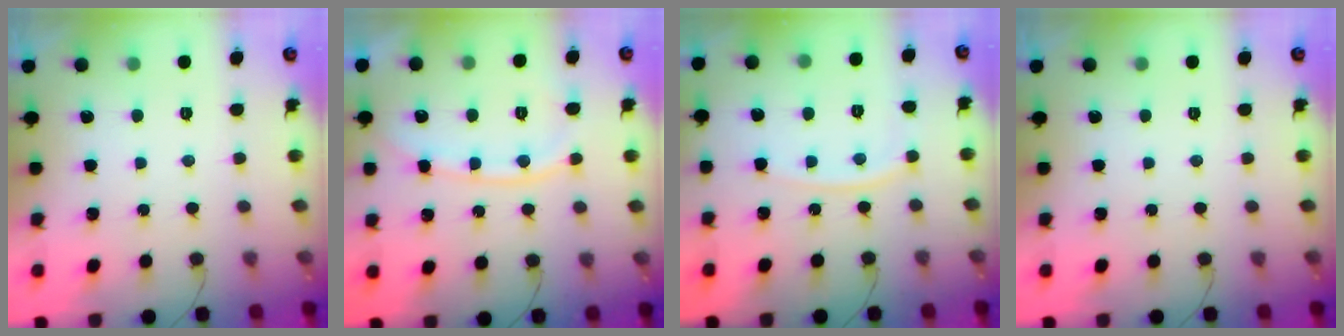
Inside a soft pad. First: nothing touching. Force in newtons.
{"total": 11.1, "press": 11.0, "slide": 1.6}
{"total": 7.3, "press": 7.2, "slide": 0.9}
{"total": 0.0}